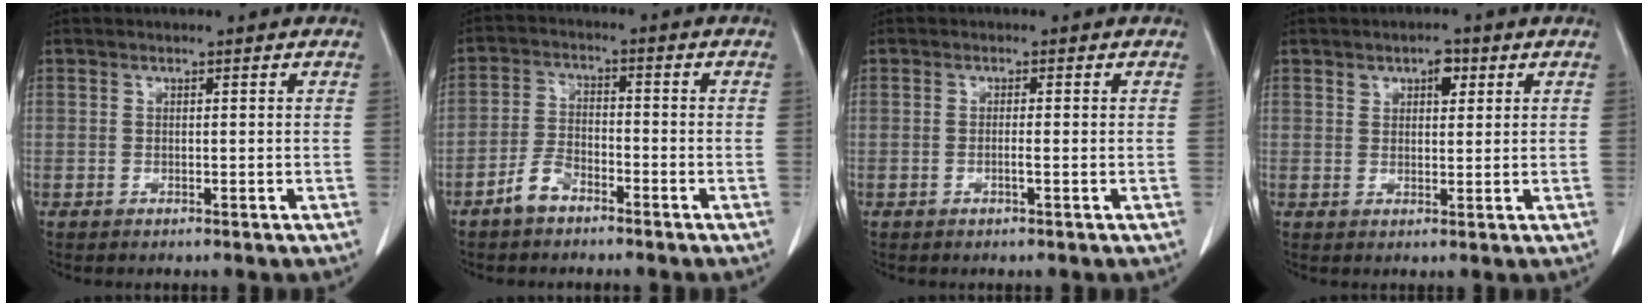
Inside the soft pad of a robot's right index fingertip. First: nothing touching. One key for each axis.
{"total": 4.5, "fx": -3.2, "fy": 2.2, "fz": 2.2, "tx": -0.048, "ty": 0.007, "tz": -0.062}
{"total": 1.2, "fx": -0.4, "fy": -0.1, "fz": 1.1, "tx": -0.022, "ty": -0.001, "tz": -0.006}
{"total": 3.0, "fx": 1.6, "fy": 1.6, "fz": 2.0, "tx": -0.027, "ty": 0.004, "tz": 0.024}